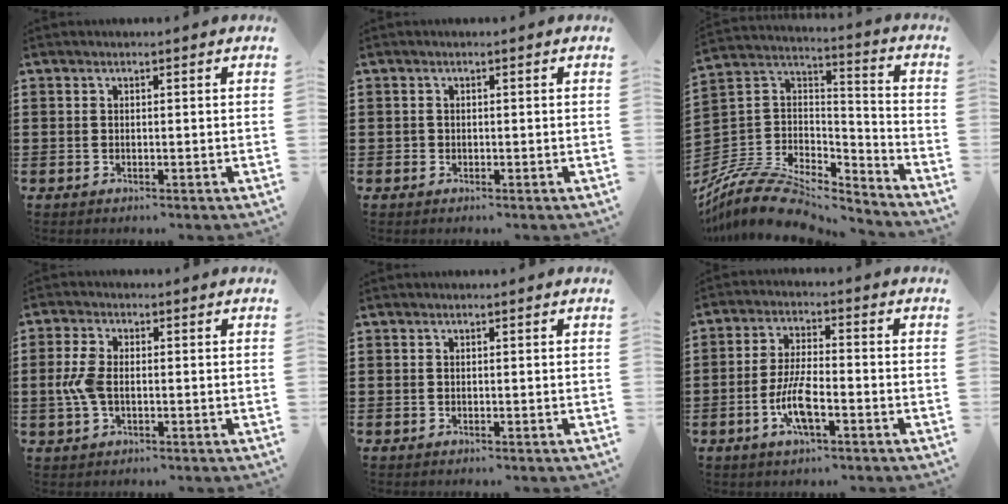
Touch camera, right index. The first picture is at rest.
{"total": 0.6, "force": [-0.2, 0.6, 0.1], "torque": [-0.003, 0.005, -0.006]}
{"total": 9.8, "force": [-8.4, 3.4, 3.7], "torque": [-0.090, 0.012, -0.168]}
{"total": 4.6, "force": [-0.4, 2.6, 3.7], "torque": [-0.100, -0.004, -0.016]}
{"total": 0.0}
{"total": 7.2, "force": [-2.8, 2.1, 6.3], "torque": [-0.143, -0.012, -0.059]}